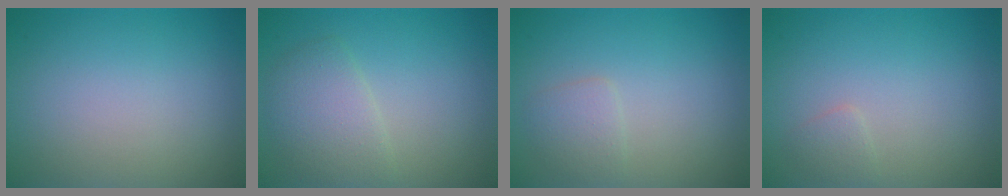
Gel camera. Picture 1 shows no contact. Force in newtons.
{"total": 3.2, "press": 3.2, "slide": 0.2}
{"total": 1.5, "press": 1.5, "slide": 0.1}
{"total": 0.9, "press": 0.9, "slide": 0.1}